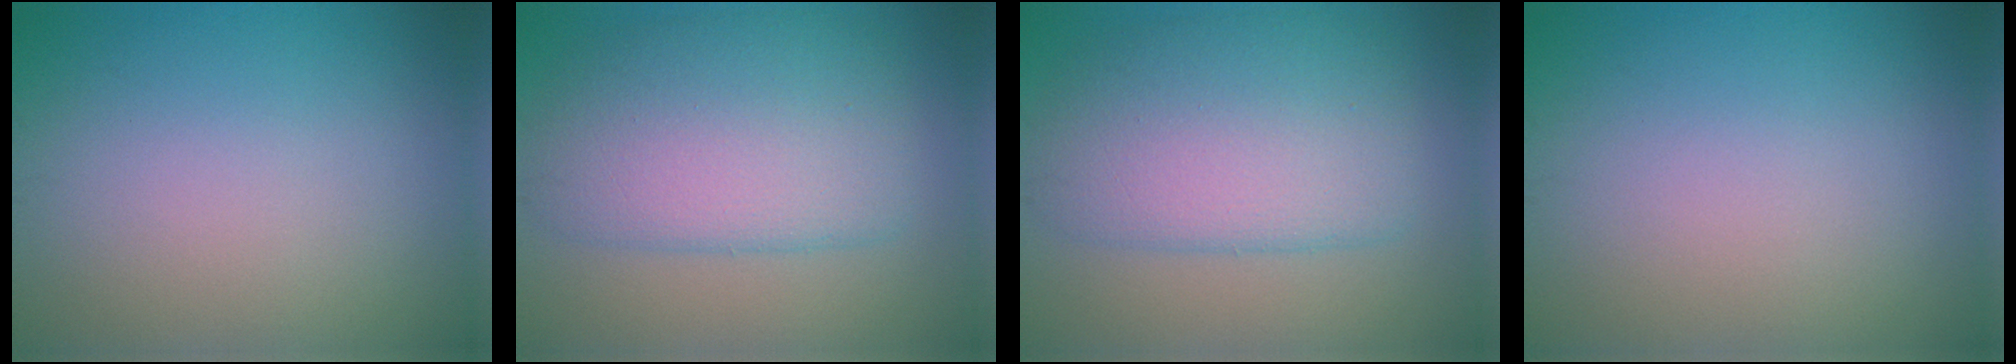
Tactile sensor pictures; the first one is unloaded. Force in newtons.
{"total": 7.0, "press": 7.0, "slide": 0.3}
{"total": 7.0, "press": 7.0, "slide": 0.3}
{"total": 0.0}